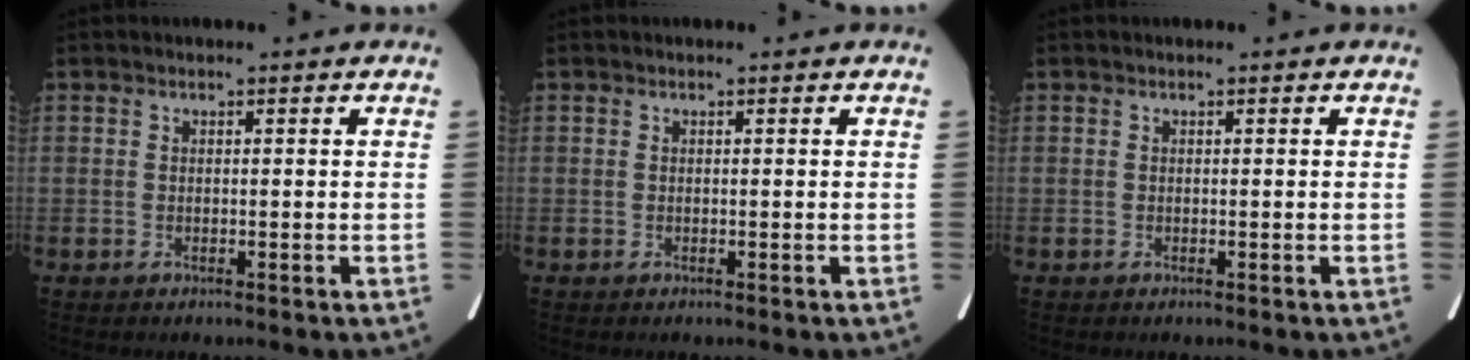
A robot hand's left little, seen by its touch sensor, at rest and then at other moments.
{"total": 0.0}
{"total": 0.0}